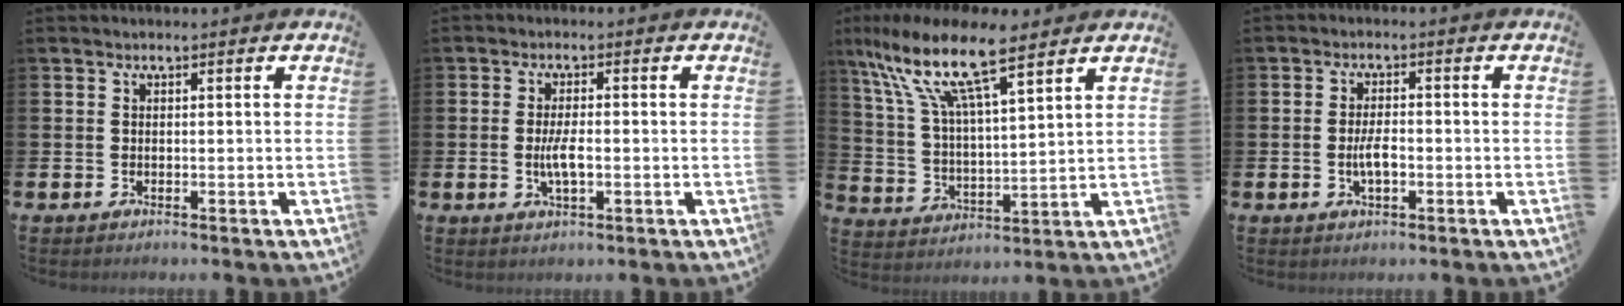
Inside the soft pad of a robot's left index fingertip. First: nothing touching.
{"total": 3.6, "force": [-0.5, 1.3, 3.3], "torque": [-0.065, -0.003, -0.012]}
{"total": 12.1, "force": [9.3, 2.8, 7.2], "torque": [-0.170, -0.040, 0.159]}
{"total": 3.1, "force": [-0.6, 1.3, 2.8], "torque": [-0.041, -0.002, -0.014]}